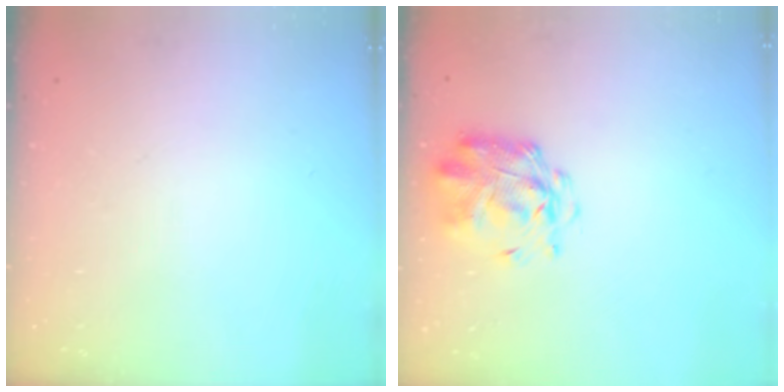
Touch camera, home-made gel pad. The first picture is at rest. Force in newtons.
{"total": 2.9, "press": 2.8, "slide": 0.8}